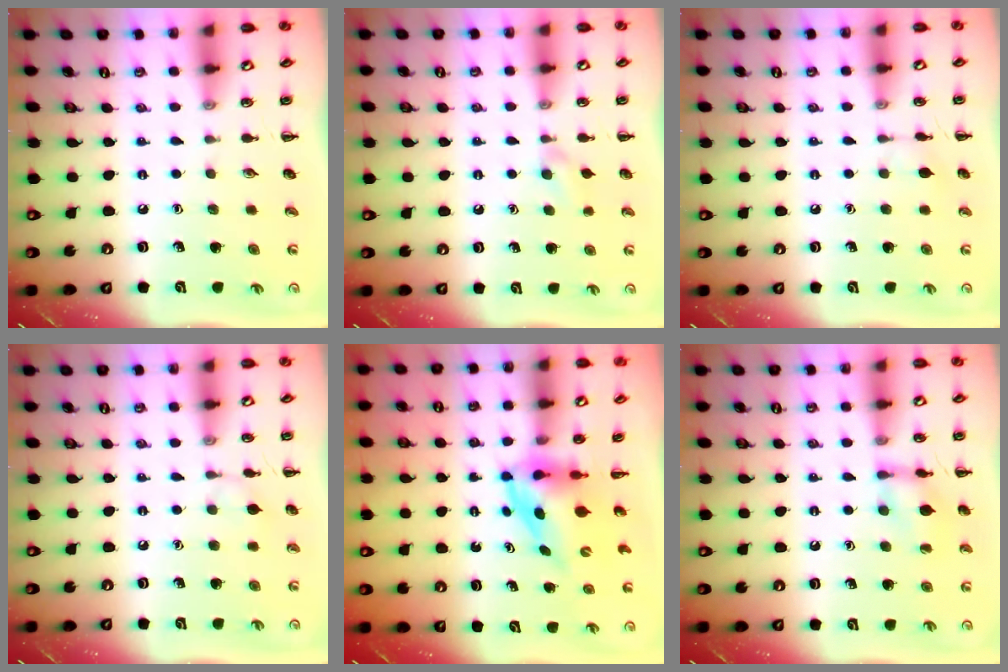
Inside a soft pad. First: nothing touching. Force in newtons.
{"total": 3.1, "press": 2.9, "slide": 1.3}
{"total": 5.3, "press": 5.2, "slide": 1.3}
{"total": 5.0, "press": 4.6, "slide": 1.9}
{"total": 3.9, "press": 3.9, "slide": 0.8}
{"total": 11.1, "press": 11.0, "slide": 0.4}